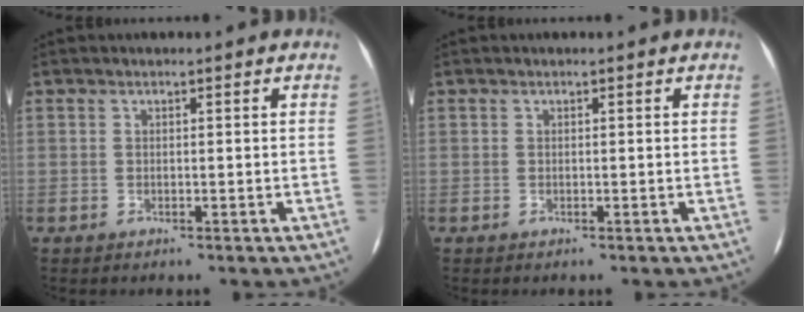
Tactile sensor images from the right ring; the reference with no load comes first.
{"total": 0.0}